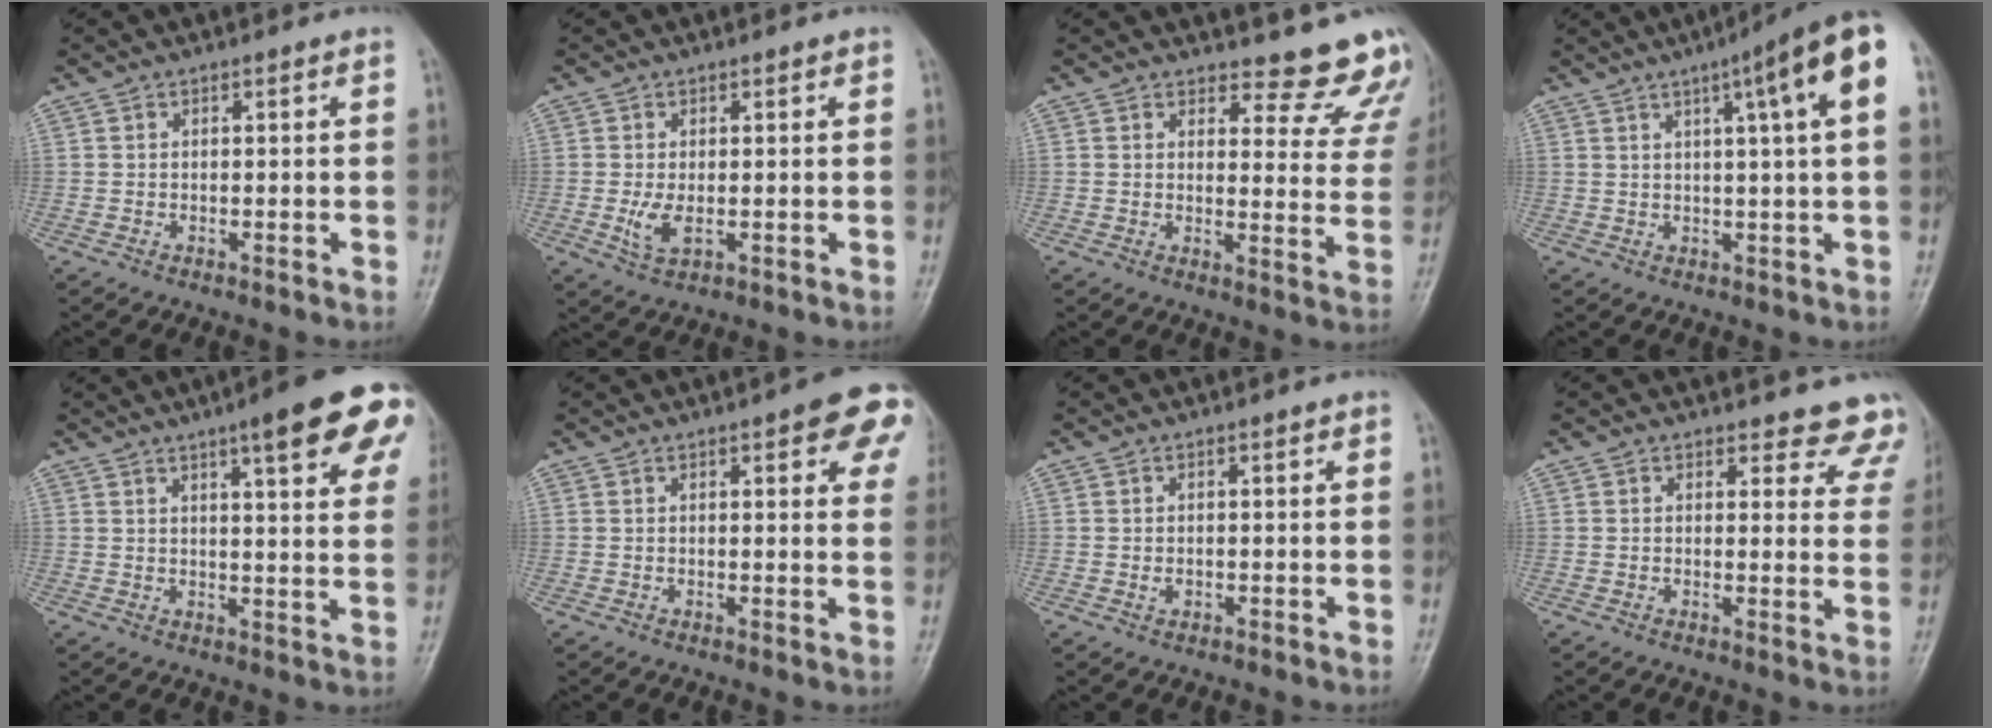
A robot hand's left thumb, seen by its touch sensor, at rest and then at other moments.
{"total": 3.5, "force": [-0.2, 2.0, 2.9], "torque": [-0.060, -0.011, 0.000]}
{"total": 12.7, "force": [12.2, 3.6, 0.8], "torque": [0.041, -0.128, 0.114]}
{"total": 11.6, "force": [4.1, 0.5, 10.8], "torque": [-0.155, 0.013, 0.050]}
{"total": 15.9, "force": [8.6, 3.5, 12.9], "torque": [-0.143, -0.025, 0.102]}
{"total": 9.8, "force": [4.6, 3.2, 8.0], "torque": [-0.061, -0.010, 0.046]}
{"total": 0.9, "force": [0.0, 0.8, 0.4], "torque": [-0.002, -0.001, 0.002]}
{"total": 9.8, "force": [9.2, 3.3, 0.0], "torque": [0.060, -0.059, 0.070]}